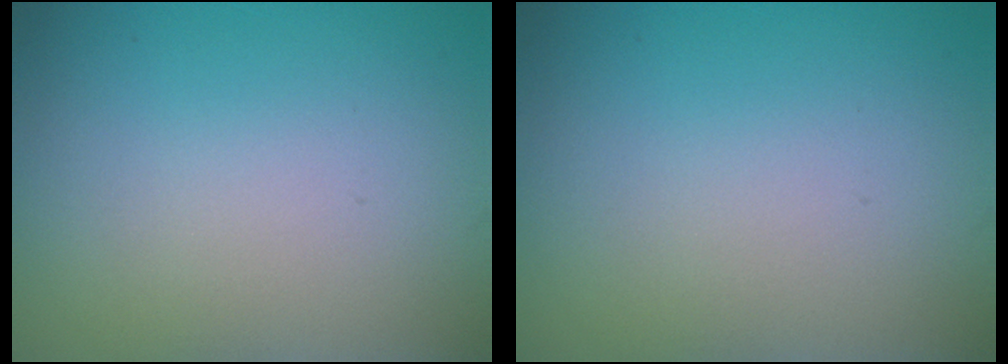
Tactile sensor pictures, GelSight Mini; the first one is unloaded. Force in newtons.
{"total": 0.0}